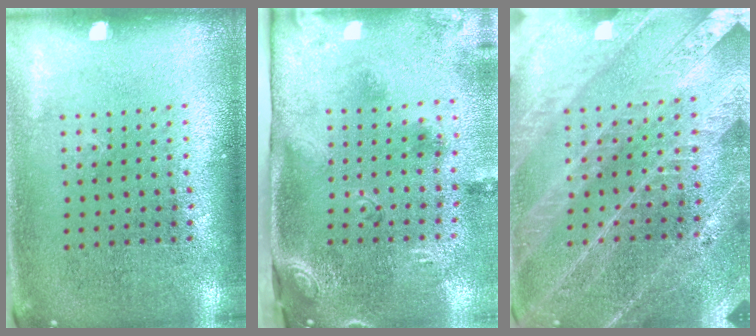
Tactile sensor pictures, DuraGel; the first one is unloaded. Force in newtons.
{"total": 3.0, "press": 1.9, "slide": 2.3}
{"total": 3.8, "press": 3.5, "slide": 1.4}